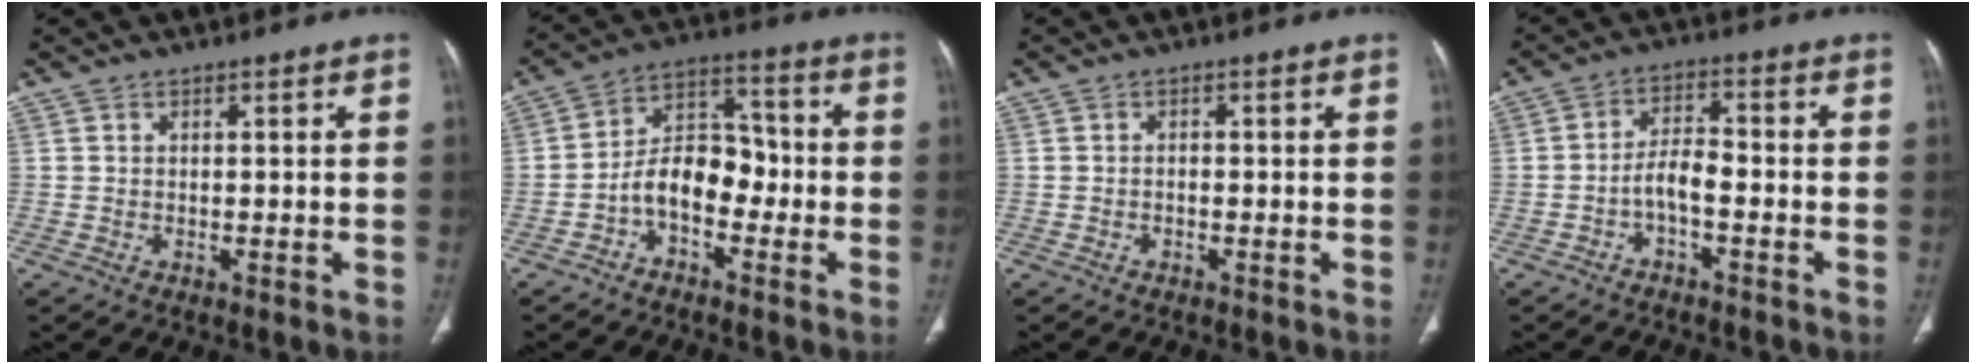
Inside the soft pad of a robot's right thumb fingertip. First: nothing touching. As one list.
[{"total": 9.5, "force": [-3.1, 6.1, 6.7], "torque": [-0.089, 0.046, -0.065]}, {"total": 0.6, "force": [-0.2, 0.4, 0.4], "torque": [-0.005, 0.002, -0.007]}, {"total": 4.7, "force": [-2.0, 1.9, 3.8], "torque": [-0.067, 0.029, -0.041]}]